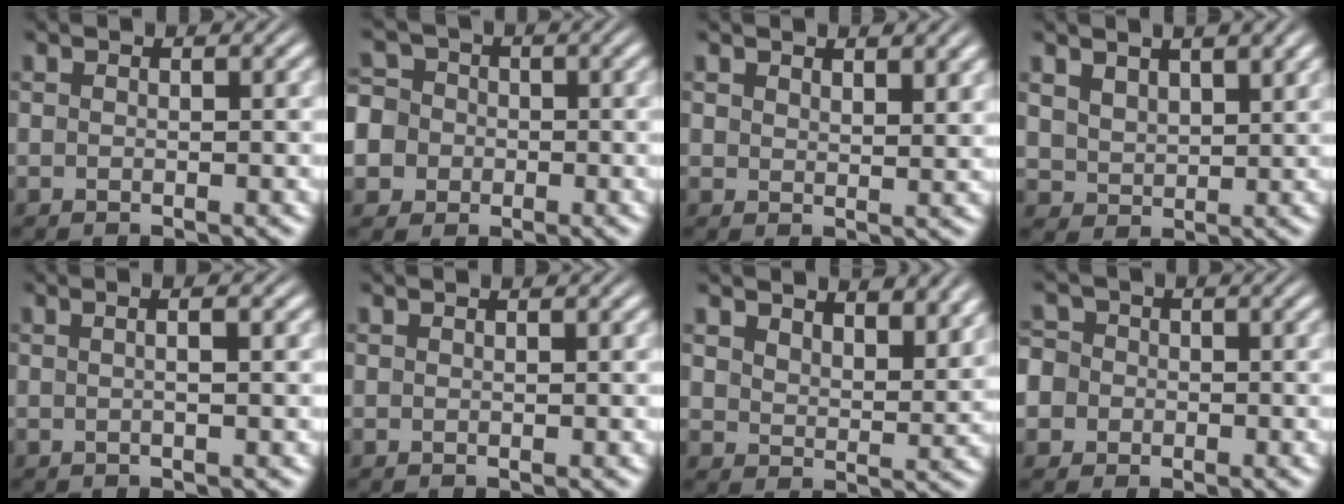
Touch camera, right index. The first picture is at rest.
{"total": 8.8, "force": [-1.2, 8.2, 3.2], "torque": [-0.084, -0.032, -0.021]}
{"total": 1.7, "force": [1.6, 0.1, 0.3], "torque": [0.000, -0.007, 0.034]}
{"total": 3.0, "force": [2.1, 1.9, 0.9], "torque": [-0.024, -0.009, 0.049]}
{"total": 1.7, "force": [0.0, 0.0, 1.7], "torque": [-0.025, 0.005, -0.002]}
{"total": 0.0}
{"total": 3.9, "force": [3.5, 1.2, 1.2], "torque": [-0.021, -0.010, 0.066]}
{"total": 5.9, "force": [-0.9, 5.5, 1.9], "torque": [-0.058, -0.019, -0.020]}